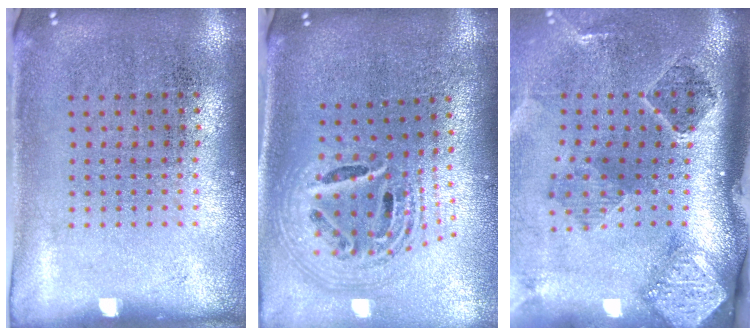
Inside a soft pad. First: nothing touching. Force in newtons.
{"total": 2.5, "press": 1.8, "slide": 1.7}
{"total": 2.8, "press": 1.9, "slide": 2.2}